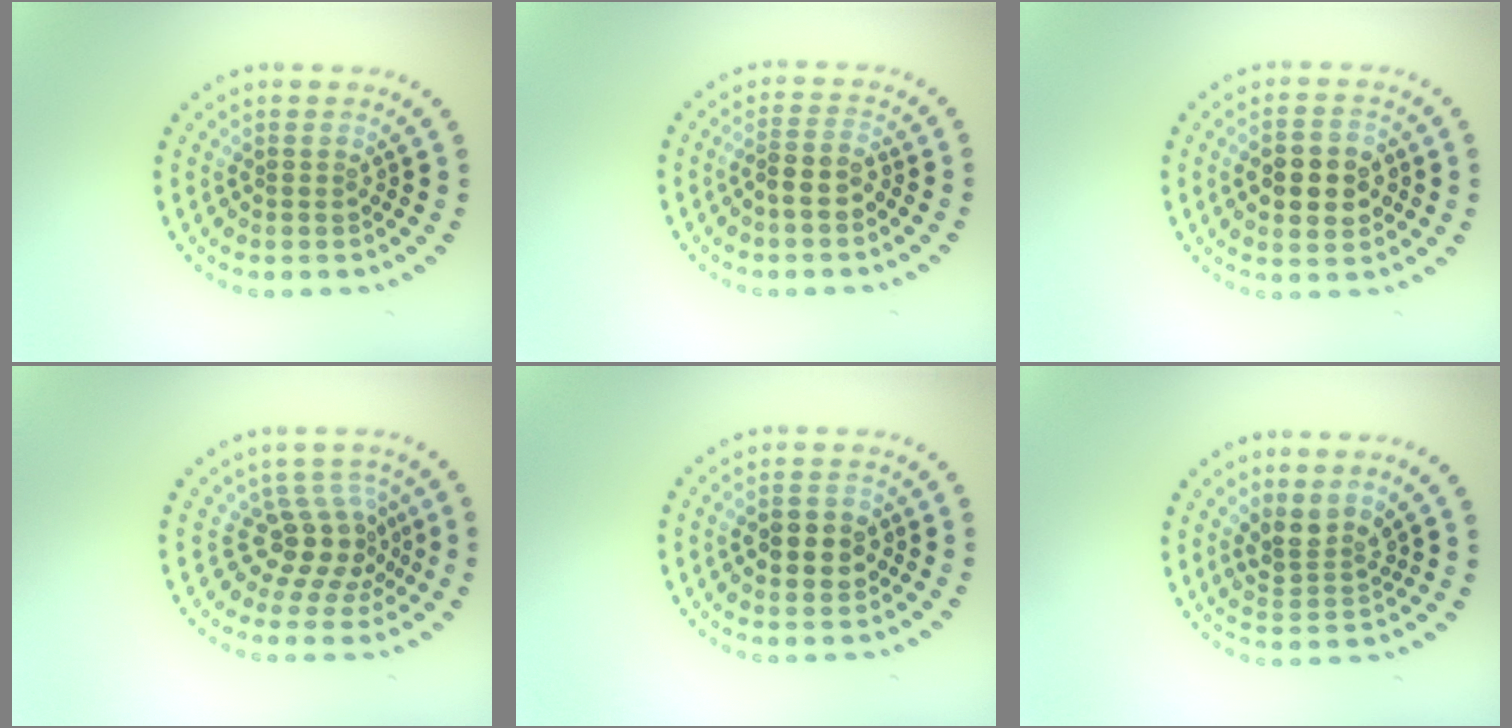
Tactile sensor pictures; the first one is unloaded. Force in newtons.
{"total": 2.2, "press": 2.0, "slide": 1.0}
{"total": 5.3, "press": 5.3, "slide": 0.2}
{"total": 4.0, "press": 2.9, "slide": 2.8}
{"total": 2.9, "press": 2.9, "slide": 0.1}
{"total": 2.7, "press": 2.0, "slide": 1.8}